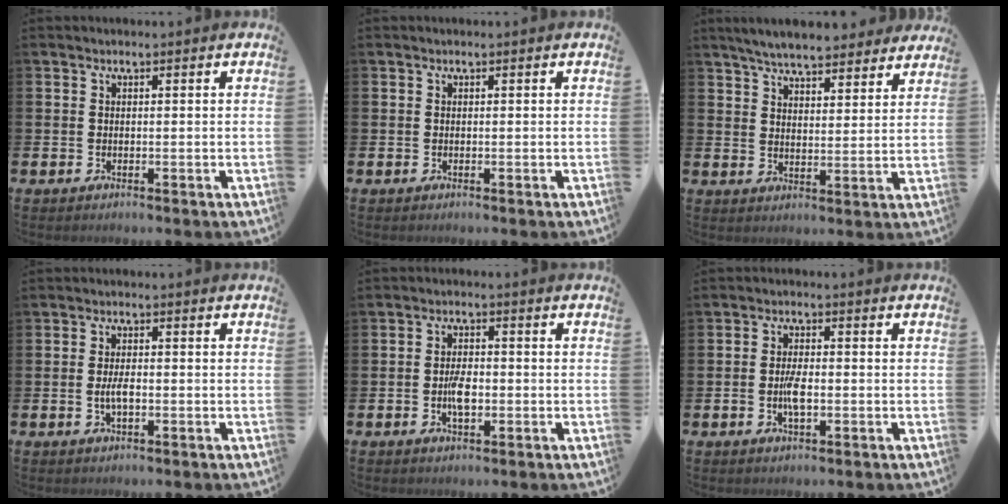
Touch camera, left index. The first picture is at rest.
{"total": 0.0}
{"total": 6.4, "force": [6.2, 1.0, 1.5], "torque": [-0.044, -0.030, 0.110]}
{"total": 2.7, "force": [-0.4, 1.1, 2.4], "torque": [-0.037, -0.003, -0.008]}
{"total": 3.6, "force": [-0.6, 1.7, 3.1], "torque": [-0.041, -0.002, -0.014]}
{"total": 3.3, "force": [-0.5, 1.3, 3.0], "torque": [-0.047, -0.002, -0.011]}